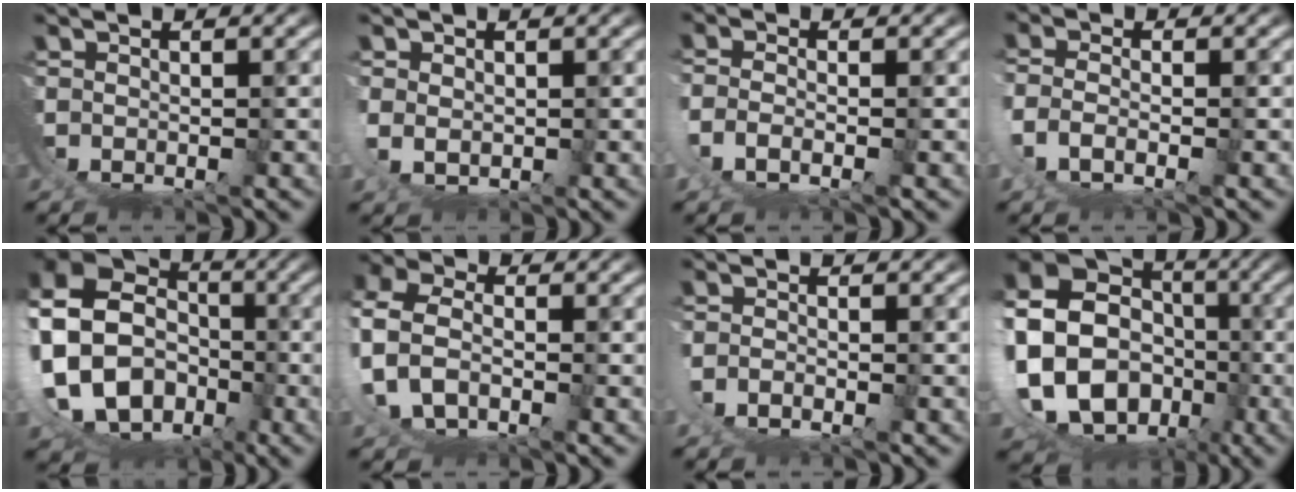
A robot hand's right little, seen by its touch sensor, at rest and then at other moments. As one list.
[{"total": 1.9, "force": [0.4, 1.0, 1.6], "torque": [-0.043, -0.017, 0.021]}, {"total": 2.6, "force": [-0.8, 0.2, 2.5], "torque": [-0.054, -0.010, -0.007]}, {"total": 2.8, "force": [-0.8, 0.5, 2.7], "torque": [-0.063, -0.012, -0.006]}, {"total": 15.4, "force": [-1.0, 12.5, 8.9], "torque": [-0.200, -0.042, -0.013]}, {"total": 4.4, "force": [0.2, 3.0, 3.3], "torque": [-0.094, -0.007, 0.005]}, {"total": 1.5, "force": [-0.8, -0.1, 1.3], "torque": [-0.027, -0.004, -0.014]}, {"total": 18.4, "force": [-3.2, 15.1, 10.0], "torque": [-0.230, -0.068, -0.037]}]